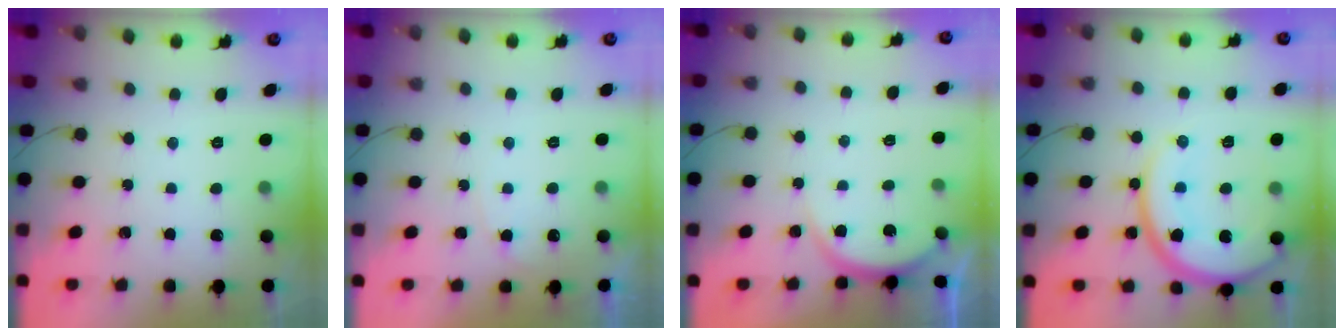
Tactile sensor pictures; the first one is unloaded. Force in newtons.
{"total": 5.2, "press": 5.2, "slide": 0.3}
{"total": 5.5, "press": 5.5, "slide": 0.4}
{"total": 14.8, "press": 14.7, "slide": 1.2}